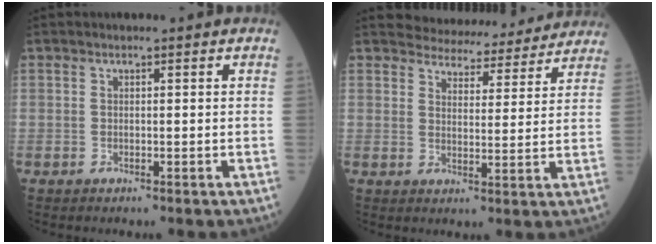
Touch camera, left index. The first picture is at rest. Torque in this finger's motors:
{"motor_torque": [0.68, -1.46, -0.53, 0.00]}